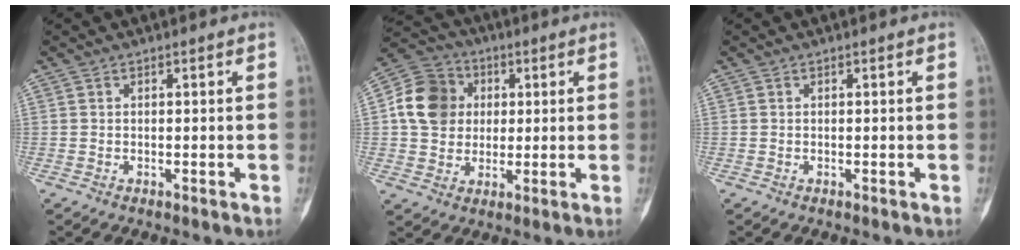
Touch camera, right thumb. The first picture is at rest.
{"total": 11.9, "force": [1.7, 10.3, 5.7], "torque": [-0.083, 0.008, 0.022]}
{"total": 0.0}